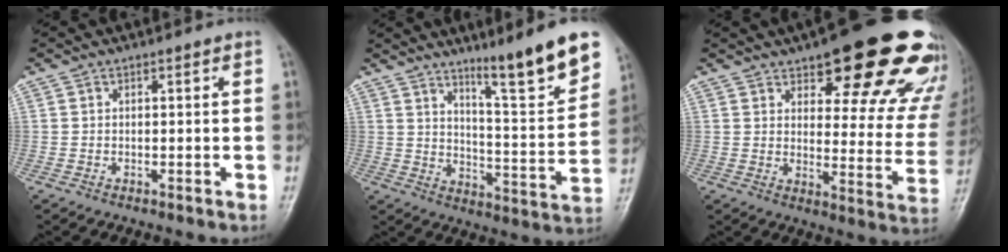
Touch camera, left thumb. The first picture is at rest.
{"total": 15.2, "force": [10.6, 1.3, 10.8], "torque": [-0.138, -0.075, 0.167]}
{"total": 24.4, "force": [15.9, 8.1, 16.6], "torque": [-0.163, -0.072, 0.197]}